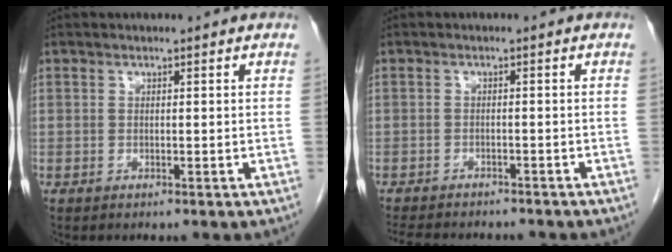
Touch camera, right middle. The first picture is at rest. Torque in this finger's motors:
{"motor_torque": [0.16, -0.14, 0.04, 0.05]}